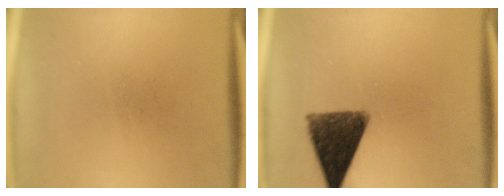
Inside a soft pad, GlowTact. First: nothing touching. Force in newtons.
{"total": 11.5}